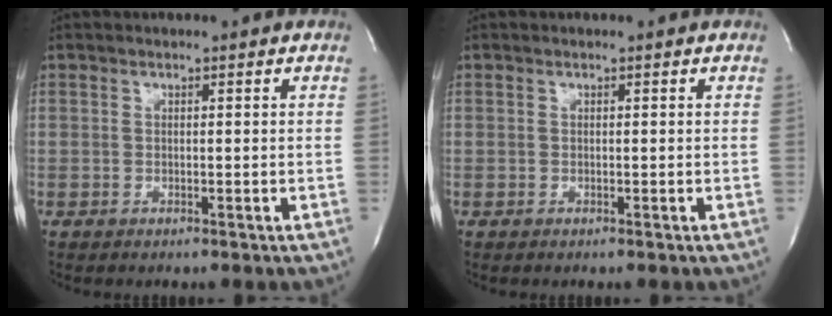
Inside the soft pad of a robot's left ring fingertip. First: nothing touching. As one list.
[{"total": 0.0}]